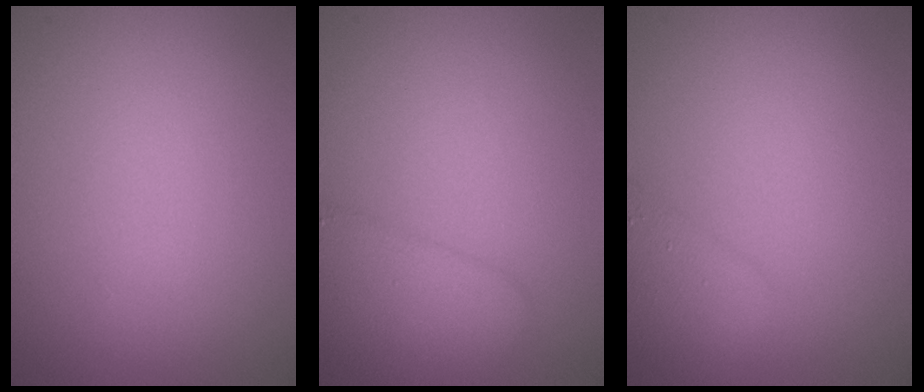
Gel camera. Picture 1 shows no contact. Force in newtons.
{"total": 3.2, "press": 3.2, "slide": 0.1}
{"total": 1.8, "press": 1.8, "slide": 0.1}